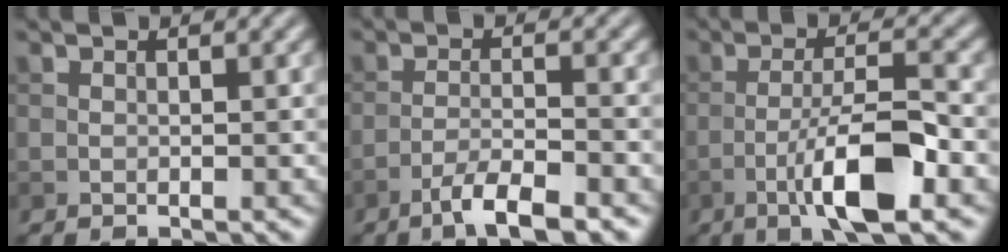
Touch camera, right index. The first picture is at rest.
{"total": 4.5, "force": [-3.1, 0.7, 3.1], "torque": [-0.058, 0.003, -0.060]}
{"total": 7.7, "force": [-3.2, 1.8, 6.8], "torque": [-0.120, 0.009, -0.060]}